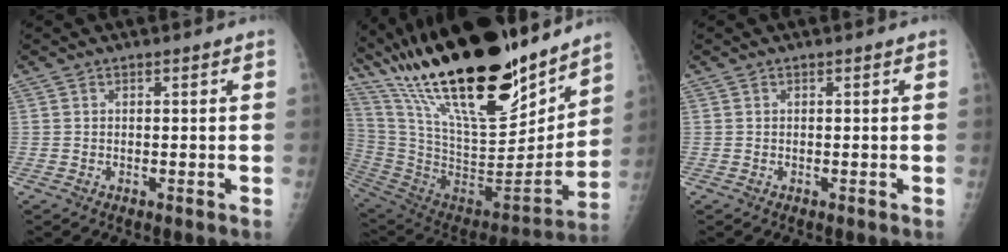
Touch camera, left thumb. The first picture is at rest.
{"total": 34.8, "force": [25.2, 10.6, 21.6], "torque": [-0.356, -0.090, 0.430]}
{"total": 0.0}